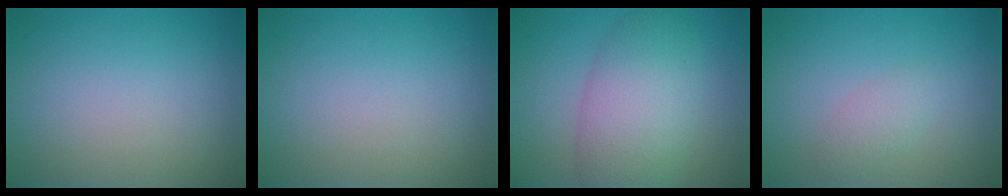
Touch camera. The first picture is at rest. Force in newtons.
{"total": 0.0}
{"total": 7.3, "press": 7.3, "slide": 0.3}
{"total": 1.6, "press": 1.6, "slide": 0.0}